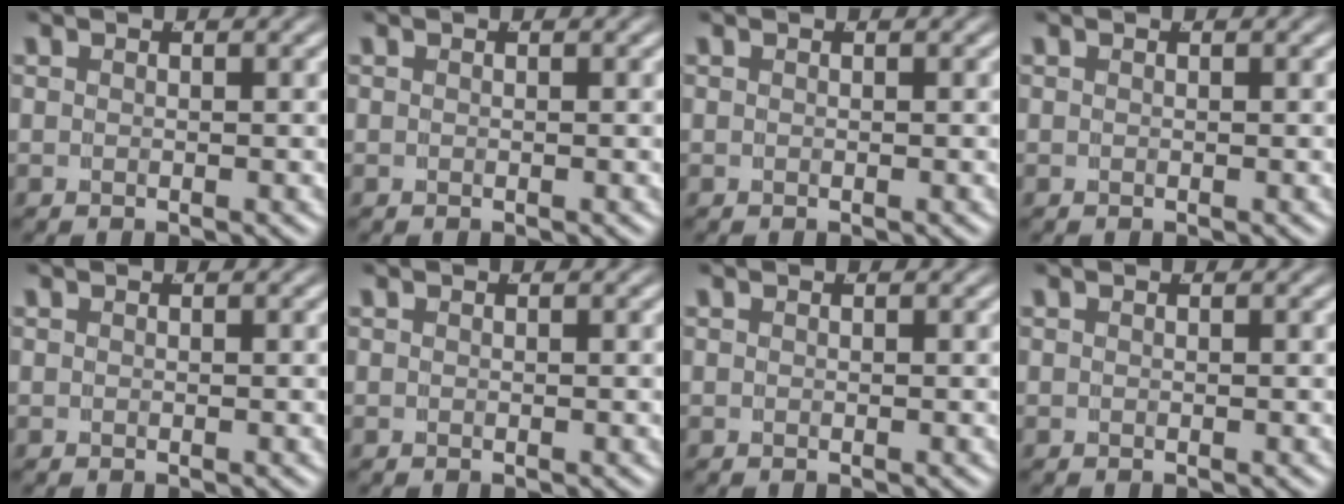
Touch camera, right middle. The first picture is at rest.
{"total": 0.0}
{"total": 0.0}
{"total": 0.0}
{"total": 0.0}
{"total": 0.0}
{"total": 0.0}
{"total": 0.0}